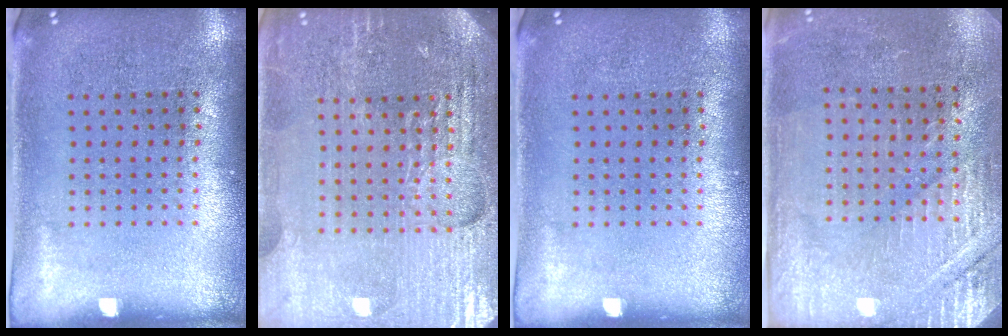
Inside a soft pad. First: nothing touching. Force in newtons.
{"total": 4.7, "press": 4.4, "slide": 1.7}
{"total": 0.0}
{"total": 2.9, "press": 2.8, "slide": 0.5}